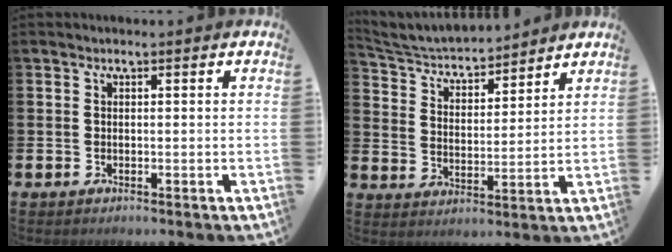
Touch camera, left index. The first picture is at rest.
{"total": 5.0, "force": [4.8, 1.1, 0.7], "torque": [-0.039, -0.038, 0.079]}